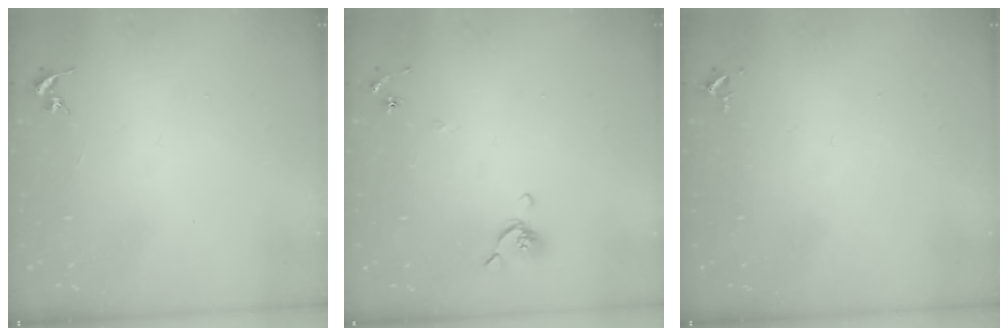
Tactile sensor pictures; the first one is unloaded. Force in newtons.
{"total": 5.4, "press": 5.3, "slide": 1.1}
{"total": 2.6, "press": 2.6, "slide": 0.4}